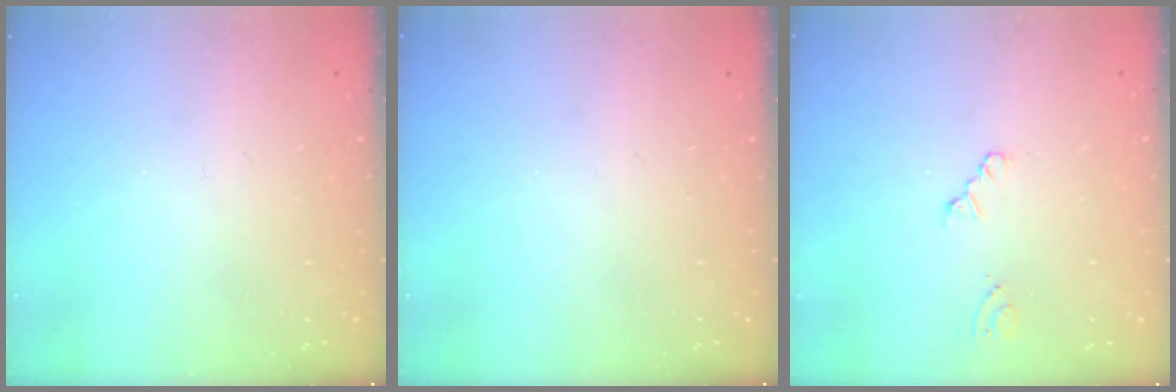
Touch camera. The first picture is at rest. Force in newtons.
{"total": 0.0}
{"total": 0.0}